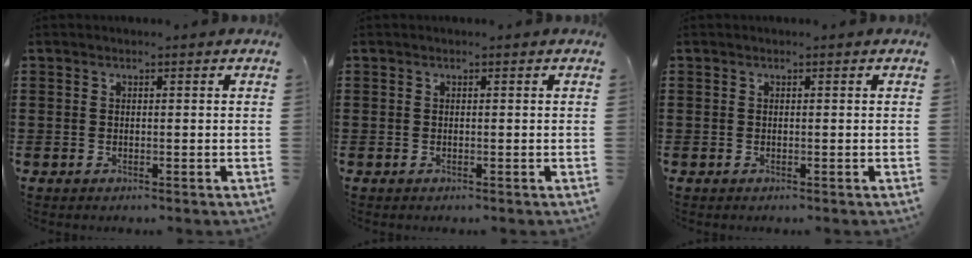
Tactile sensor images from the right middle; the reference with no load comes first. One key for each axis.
{"total": 0.0}
{"total": 0.0}